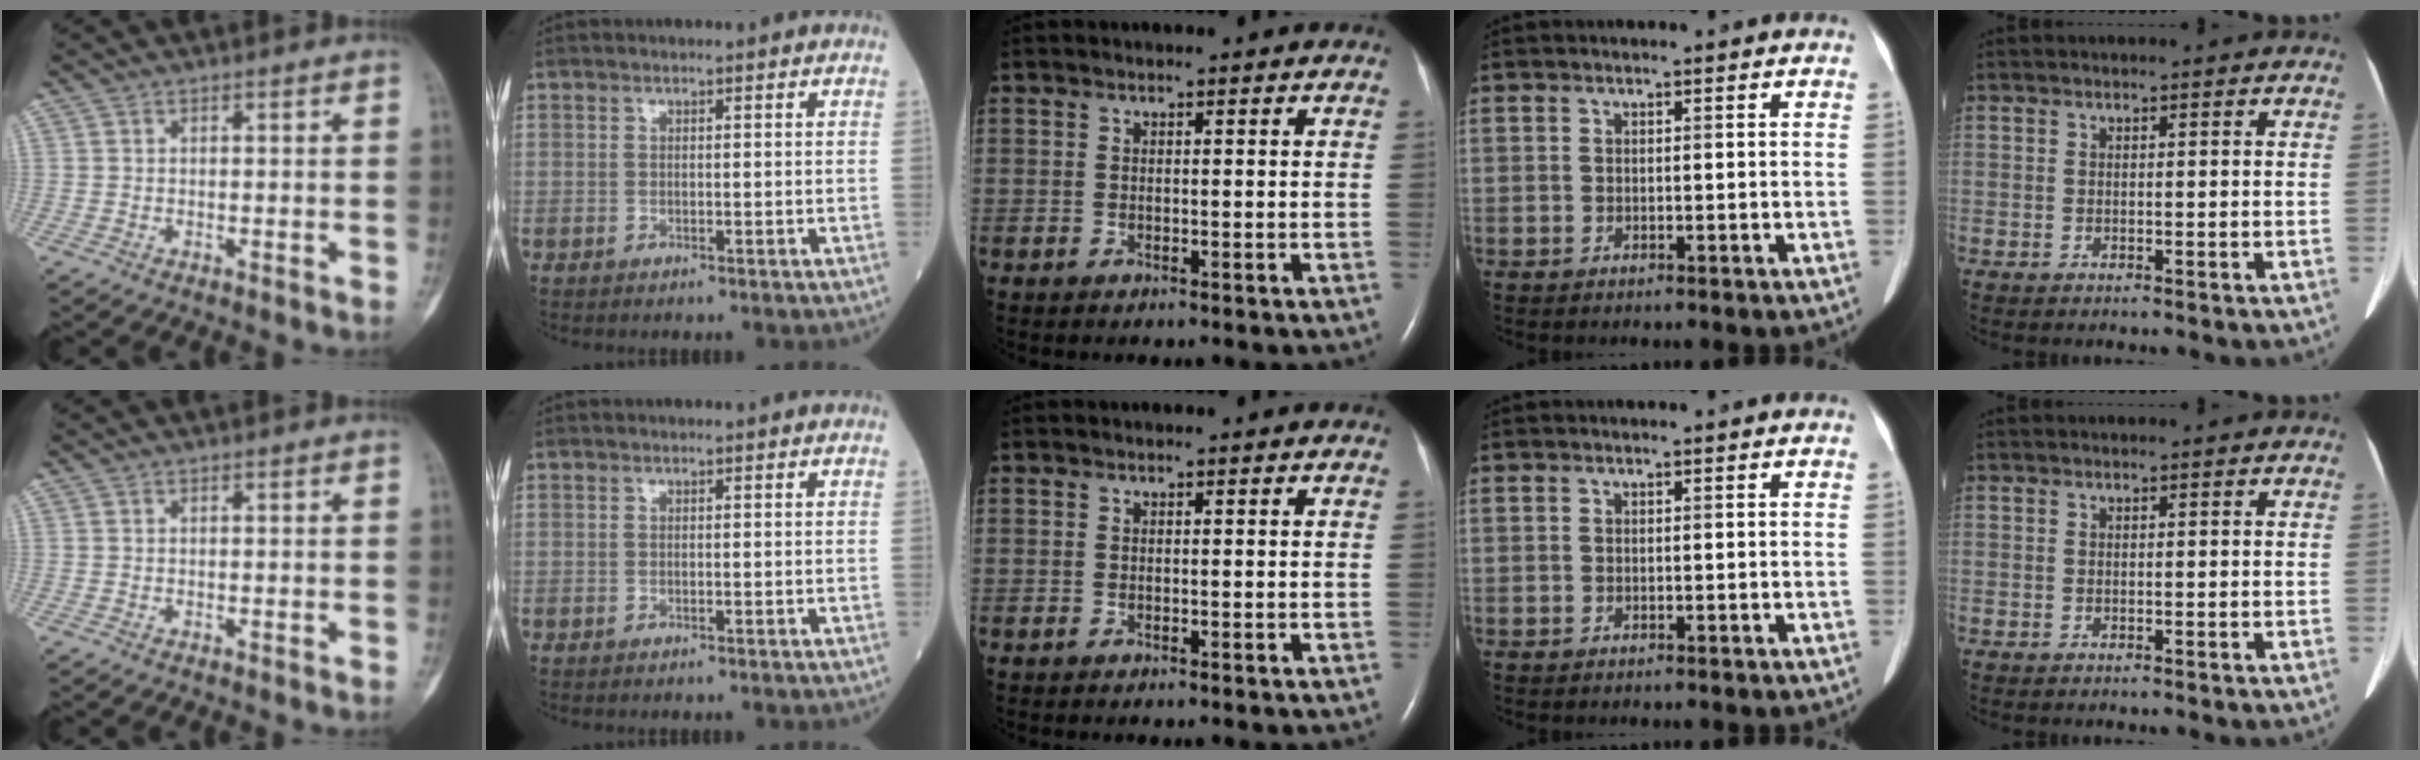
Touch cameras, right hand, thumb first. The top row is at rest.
{}